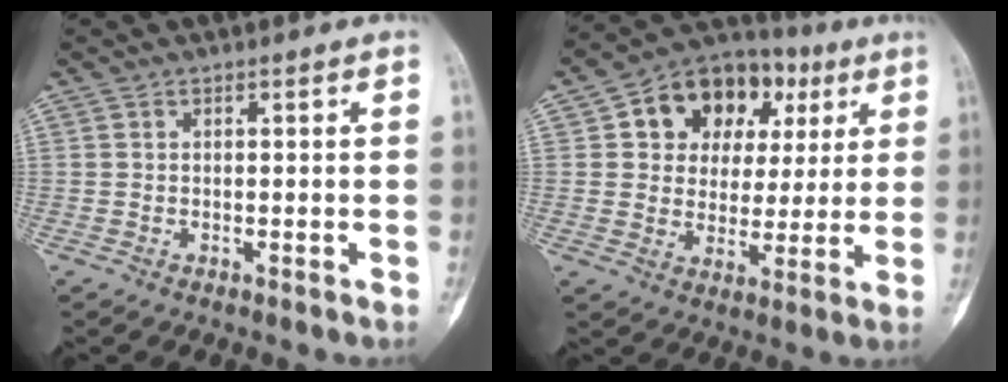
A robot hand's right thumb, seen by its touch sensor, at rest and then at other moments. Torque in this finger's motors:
{"motor_torque": [-0.68, 2.19, 0.75, 0.16, 0.03]}